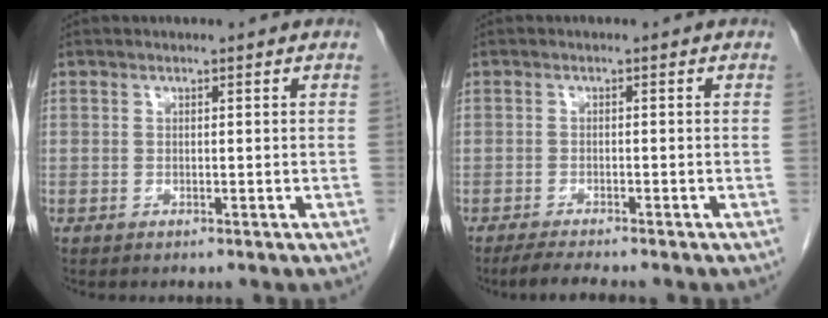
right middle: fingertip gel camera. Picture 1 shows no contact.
{"total": 3.3, "force": [-2.9, 0.1, 1.7], "torque": [-0.033, -0.011, -0.049]}